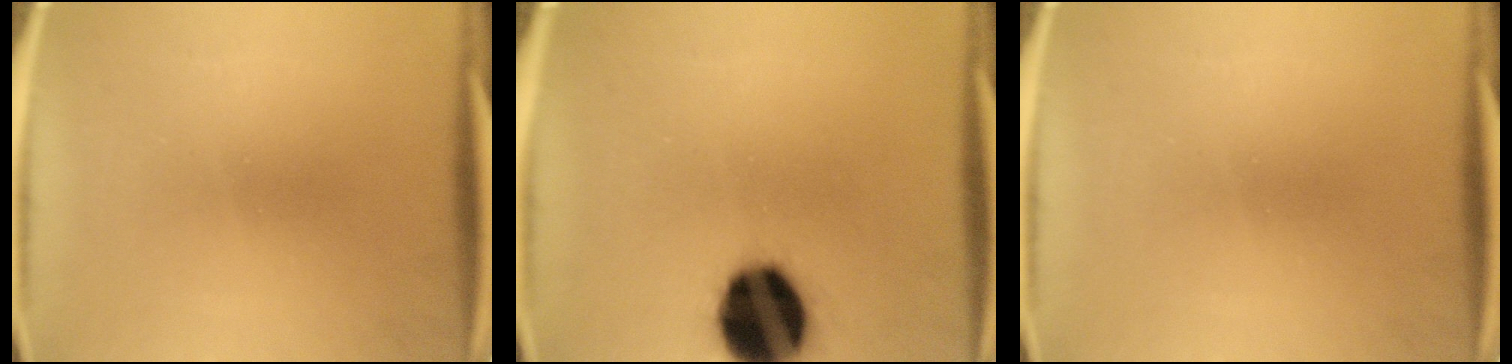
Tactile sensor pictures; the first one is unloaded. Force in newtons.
{"total": 19.5}
{"total": 0.0}